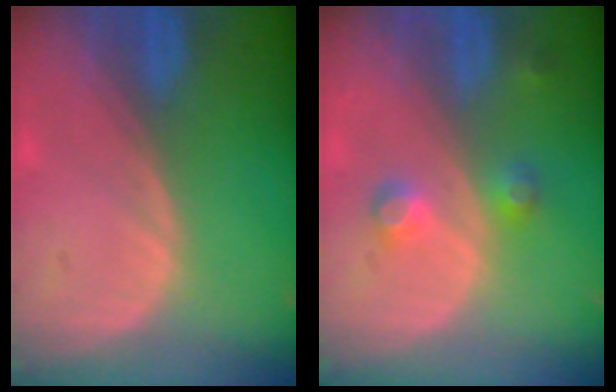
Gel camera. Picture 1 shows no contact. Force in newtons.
{"total": 3.6, "press": 3.4, "slide": 1.2}